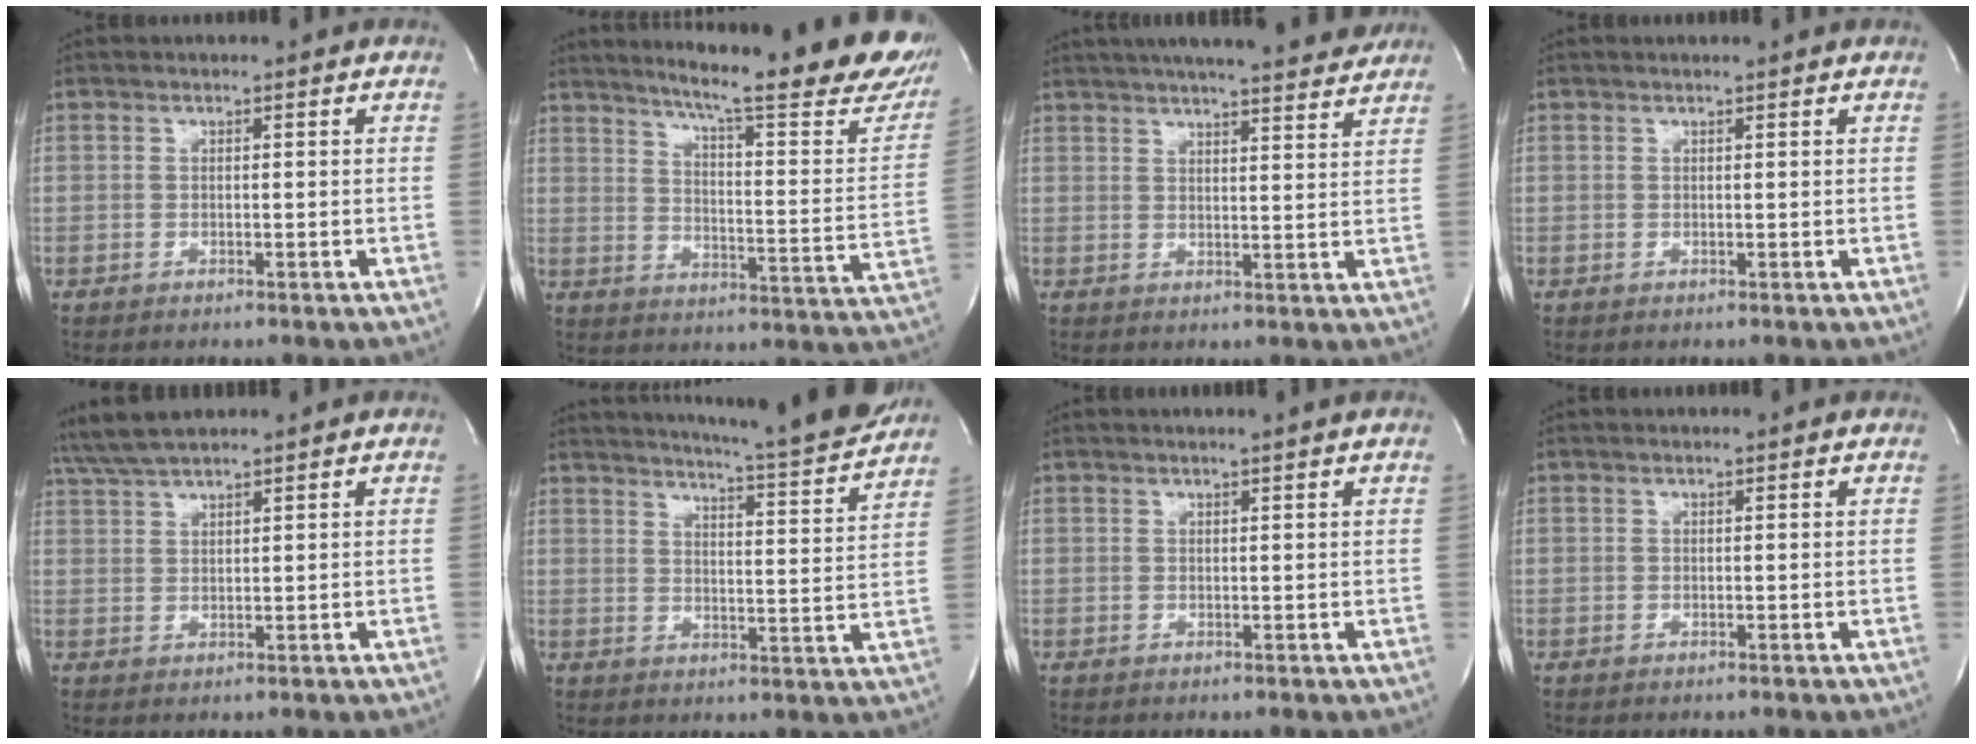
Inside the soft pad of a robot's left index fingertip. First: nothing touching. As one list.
[{"total": 27.5, "force": [22.4, 2.3, 15.8], "torque": [-0.227, -0.076, 0.277]}, {"total": 19.2, "force": [17.1, 2.2, 8.5], "torque": [-0.137, 0.022, 0.226]}, {"total": 1.6, "force": [1.5, -0.2, 0.6], "torque": [-0.014, 0.009, 0.019]}, {"total": 6.0, "force": [5.4, 0.0, 2.6], "torque": [-0.060, 0.025, 0.108]}, {"total": 16.6, "force": [15.4, -0.7, 6.1], "torque": [-0.101, -0.051, 0.197]}, {"total": 1.9, "force": [1.6, -0.6, 0.8], "torque": [-0.018, 0.000, 0.027]}, {"total": 1.0, "force": [1.0, -0.1, 0.3], "torque": [-0.011, 0.007, 0.013]}]